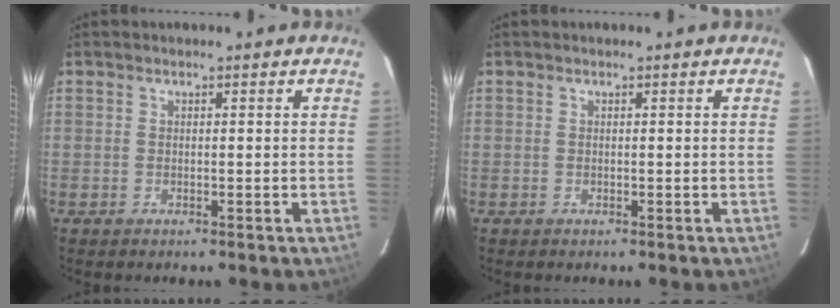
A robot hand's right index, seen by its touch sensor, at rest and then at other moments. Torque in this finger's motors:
{"motor_torque": [0.00, 0.00, 0.00, 0.00]}